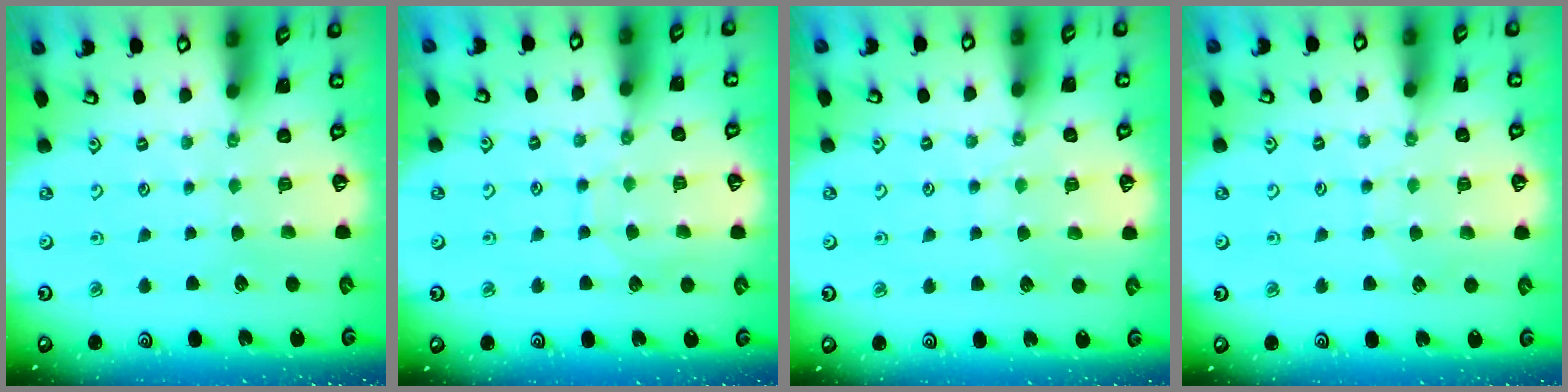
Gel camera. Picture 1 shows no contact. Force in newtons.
{"total": 7.8, "press": 7.7, "slide": 0.6}
{"total": 4.8, "press": 4.7, "slide": 0.7}
{"total": 5.2, "press": 5.1, "slide": 0.7}